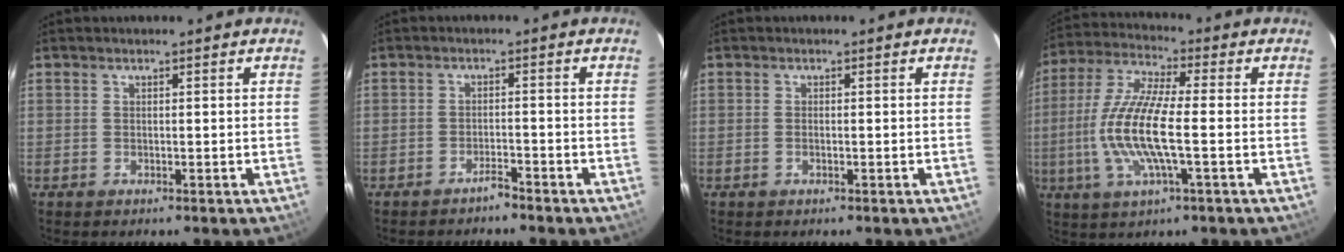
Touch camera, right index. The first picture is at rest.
{"total": 2.0, "force": [-2.0, 0.1, 0.5], "torque": [-0.014, 0.002, -0.030]}
{"total": 0.8, "force": [-0.2, 0.3, 0.7], "torque": [-0.016, 0.001, -0.005]}
{"total": 14.0, "force": [-2.2, 2.7, 13.6], "torque": [-0.280, -0.002, -0.047]}